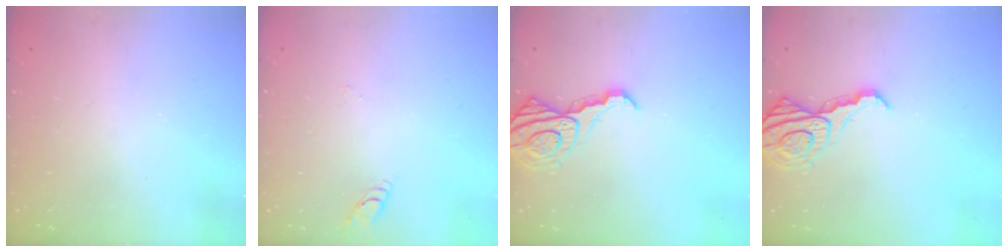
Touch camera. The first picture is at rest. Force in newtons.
{"total": 2.8, "press": 2.8, "slide": 0.3}
{"total": 13.7, "press": 13.7, "slide": 0.4}
{"total": 13.7, "press": 13.7, "slide": 0.4}